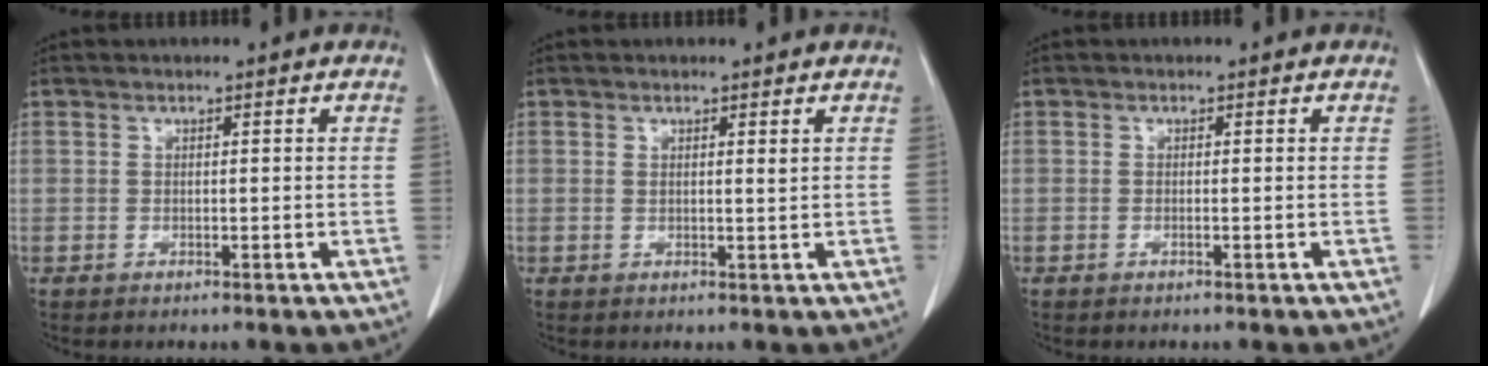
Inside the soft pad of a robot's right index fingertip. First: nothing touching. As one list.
[{"total": 0.8, "force": [0.5, 0.1, 0.7], "torque": [-0.014, -0.004, 0.009]}, {"total": 0.0}]